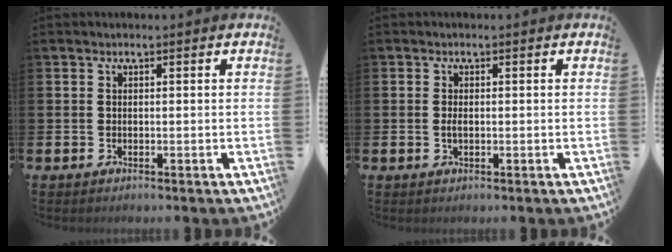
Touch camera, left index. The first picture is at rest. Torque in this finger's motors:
{"motor_torque": [0.31, 0.12, 0.08, 0.05]}